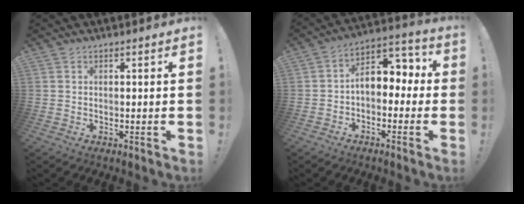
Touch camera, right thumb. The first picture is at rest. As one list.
[{"total": 8.9, "force": [0.3, 6.6, 5.9], "torque": [-0.077, 0.005, 0.012]}]